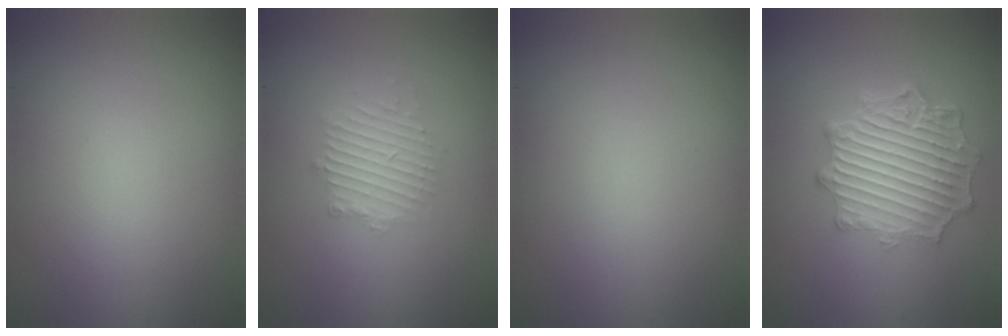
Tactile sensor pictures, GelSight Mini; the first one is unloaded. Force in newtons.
{"total": 2.4, "press": 2.4, "slide": 0.3}
{"total": 0.0}
{"total": 7.1, "press": 5.4, "slide": 4.7}